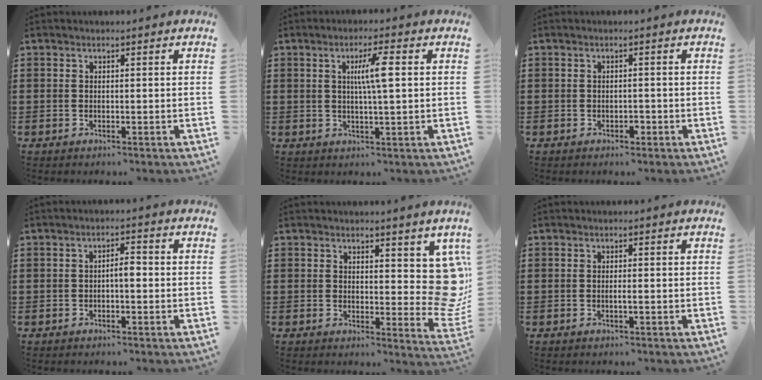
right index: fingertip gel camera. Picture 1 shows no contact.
{"total": 4.9, "force": [1.0, 0.9, 4.7], "torque": [-0.092, 0.008, 0.013]}
{"total": 1.1, "force": [-0.6, 0.6, 0.7], "torque": [-0.016, -0.002, -0.012]}
{"total": 2.2, "force": [-0.5, 0.7, 2.1], "torque": [-0.039, 0.005, -0.011]}
{"total": 7.6, "force": [3.2, 3.9, 5.6], "torque": [-0.055, -0.024, 0.057]}
{"total": 0.9, "force": [-0.3, -0.1, 0.8], "torque": [-0.015, -0.005, -0.005]}